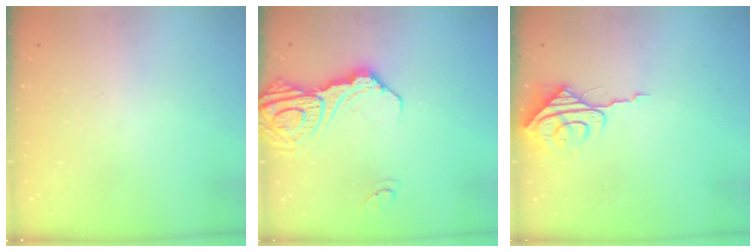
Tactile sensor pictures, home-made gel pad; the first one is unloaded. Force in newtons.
{"total": 15.6, "press": 15.5, "slide": 1.9}
{"total": 7.8, "press": 7.8, "slide": 0.7}